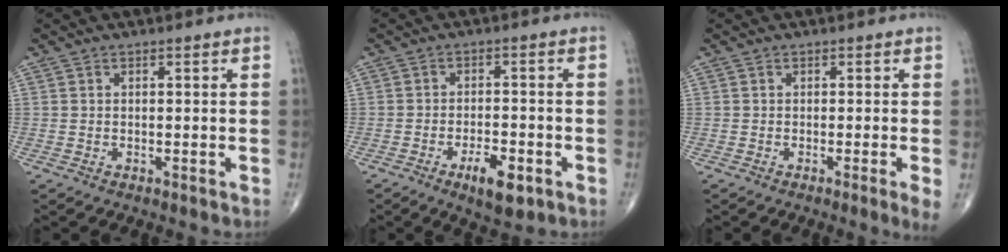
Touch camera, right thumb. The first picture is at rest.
{"total": 6.6, "force": [-3.2, 2.5, 5.1], "torque": [-0.077, 0.012, -0.046]}
{"total": 2.6, "force": [-0.9, -0.2, 2.5], "torque": [-0.042, -0.010, -0.017]}